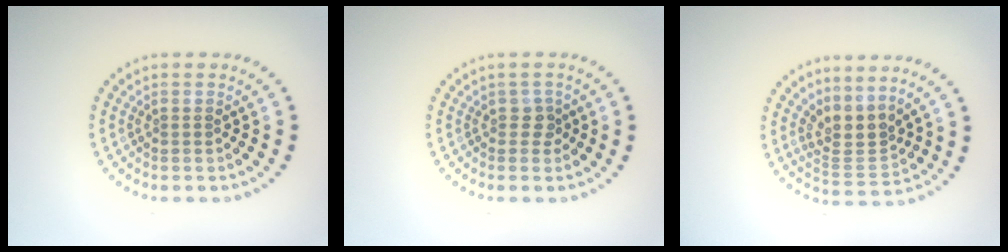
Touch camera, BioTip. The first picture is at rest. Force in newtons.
{"total": 1.2, "press": 1.0, "slide": 0.6}
{"total": 3.1, "press": 2.2, "slide": 2.2}